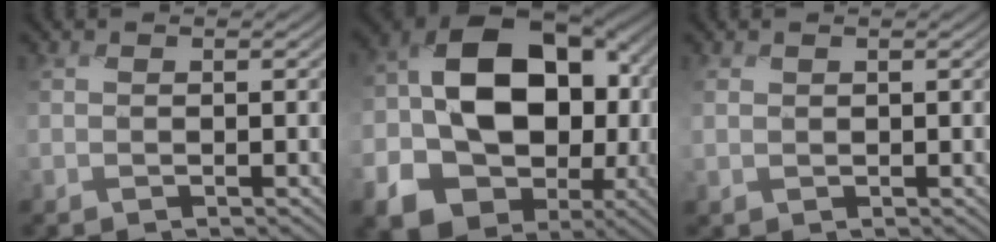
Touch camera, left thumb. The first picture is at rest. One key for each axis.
{"total": 18.2, "fx": -2.5, "fy": 14.2, "fz": 11.2, "tx": -0.211, "ty": -0.044, "tz": -0.020}
{"total": 0.8, "fx": 0.4, "fy": 0.5, "fz": -0.3, "tx": -0.006, "ty": -0.002, "tz": 0.005}